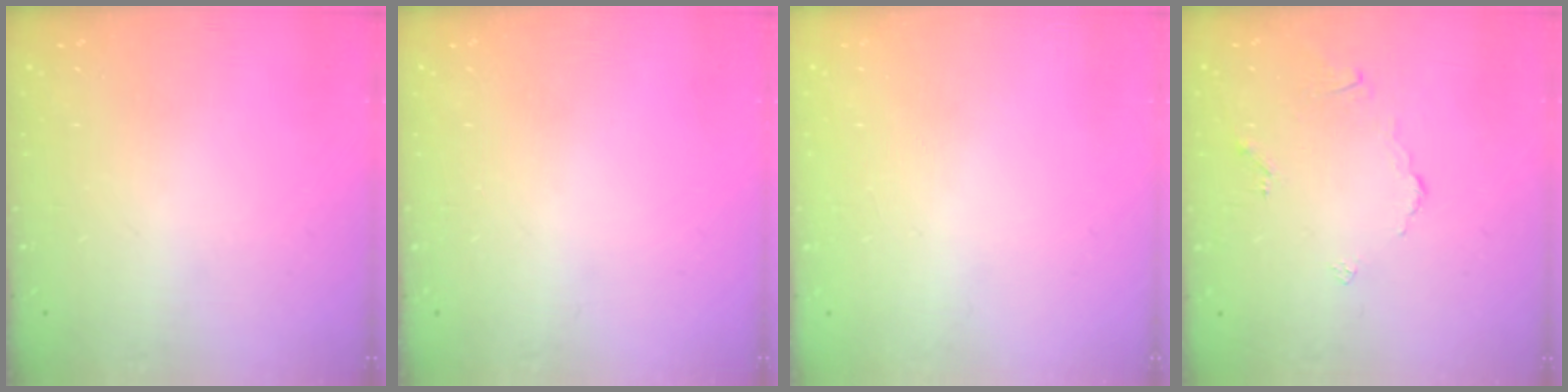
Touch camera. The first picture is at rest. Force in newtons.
{"total": 0.0}
{"total": 1.8, "press": 1.8, "slide": 0.1}
{"total": 2.4, "press": 2.4, "slide": 0.5}